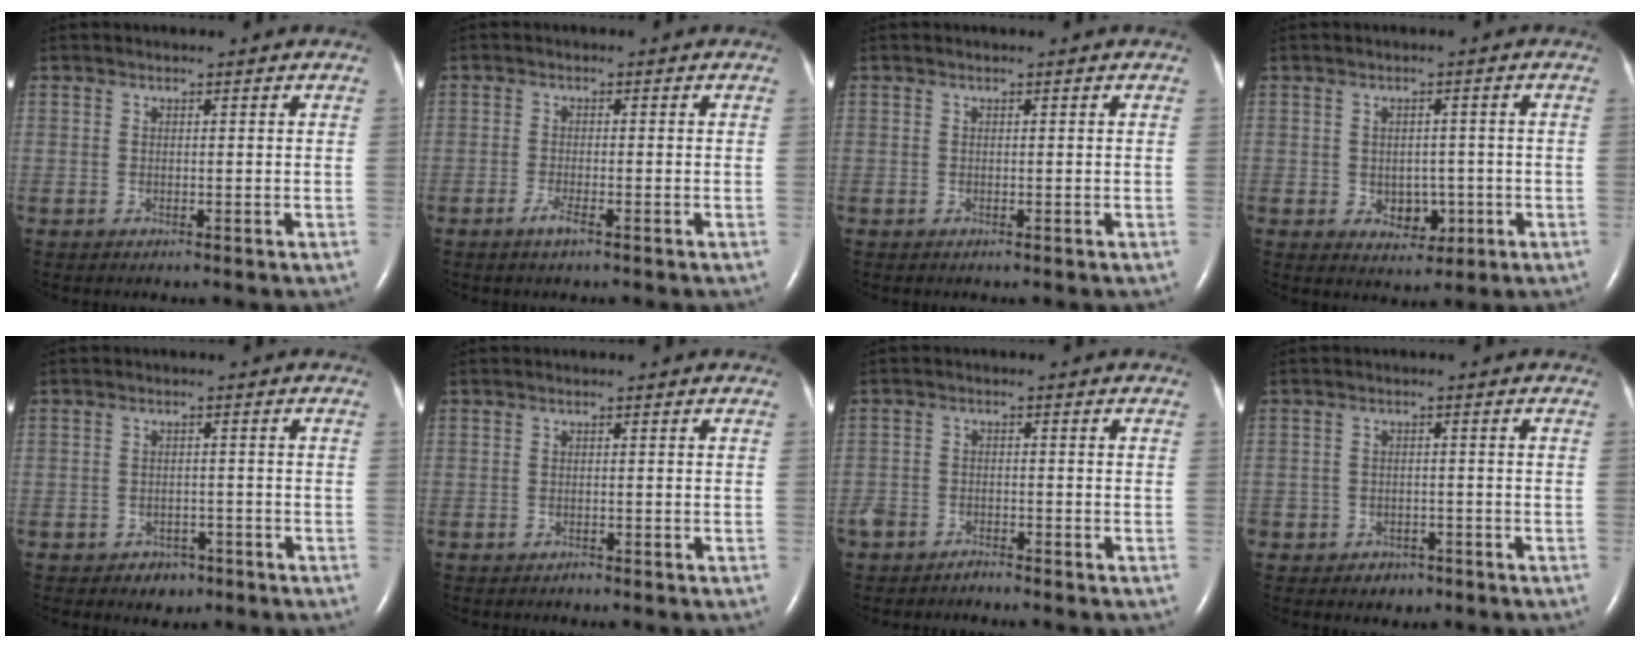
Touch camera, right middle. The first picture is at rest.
{"total": 1.9, "force": [-1.2, 0.1, 1.4], "torque": [-0.036, -0.004, -0.025]}
{"total": 0.0}
{"total": 4.1, "force": [-0.9, 3.0, 2.6], "torque": [-0.032, 0.004, -0.003]}
{"total": 2.8, "force": [-1.8, 2.1, 0.4], "torque": [-0.008, 0.012, -0.019]}
{"total": 0.5, "force": [-0.5, 0.2, 0.1], "torque": [-0.006, -0.001, -0.009]}
{"total": 2.8, "force": [-2.6, 1.1, 0.5], "torque": [-0.009, 0.000, -0.046]}
{"total": 2.8, "force": [-1.7, 2.1, 0.6], "torque": [-0.010, 0.009, -0.019]}